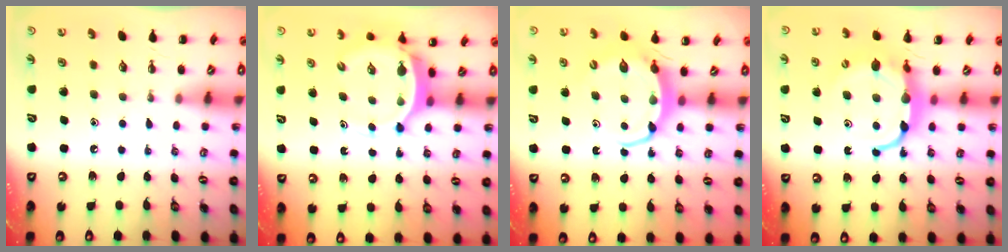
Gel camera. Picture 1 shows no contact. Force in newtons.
{"total": 6.4, "press": 6.4, "slide": 0.6}
{"total": 6.2, "press": 6.1, "slide": 0.8}
{"total": 7.7, "press": 7.6, "slide": 1.2}